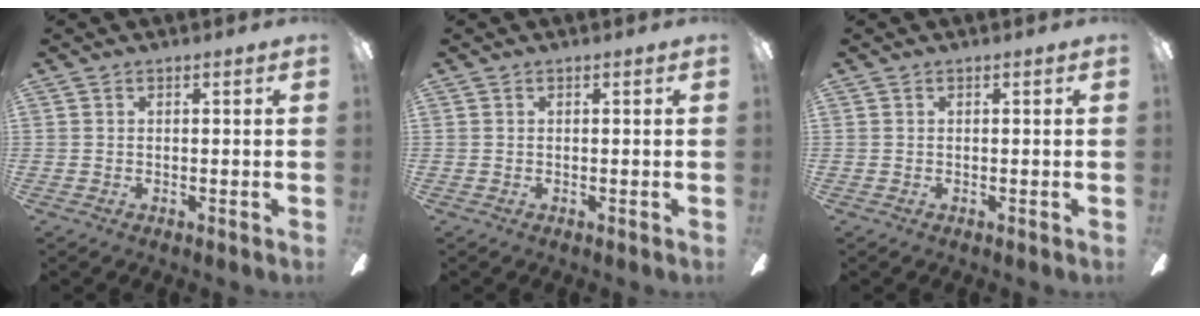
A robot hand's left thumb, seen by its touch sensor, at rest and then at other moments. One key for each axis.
{"total": 0.0}
{"total": 0.0}